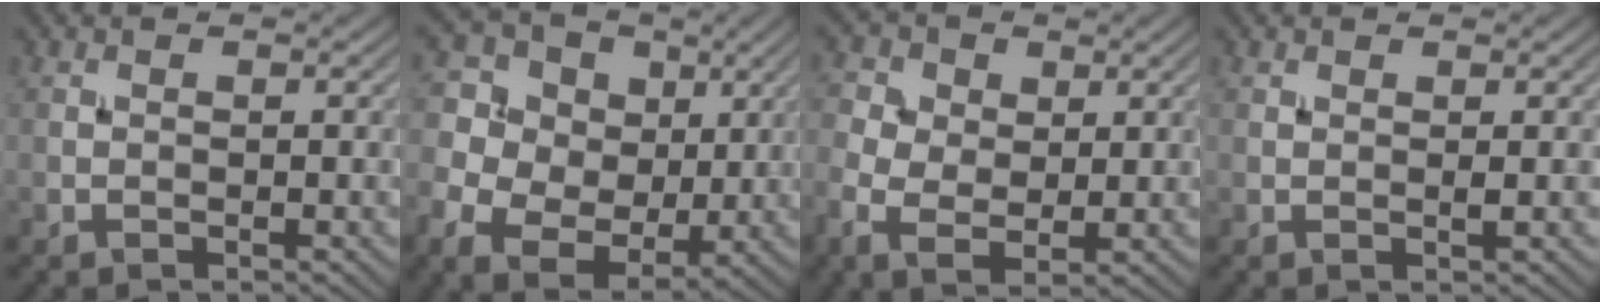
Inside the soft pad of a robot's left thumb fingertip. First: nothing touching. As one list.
[{"total": 11.6, "force": [2.4, 9.5, 6.2], "torque": [-0.198, 0.028, 0.040]}, {"total": 6.4, "force": [0.4, 4.7, 4.4], "torque": [-0.117, 0.002, 0.002]}, {"total": 0.6, "force": [0.3, 0.0, 0.5], "torque": [-0.012, 0.000, 0.005]}]